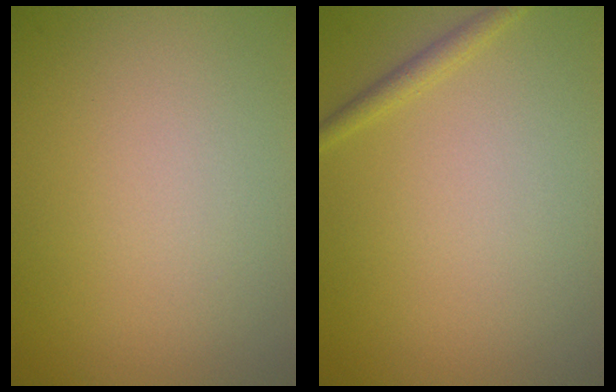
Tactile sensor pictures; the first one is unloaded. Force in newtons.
{"total": 1.2, "press": 1.2, "slide": 0.1}